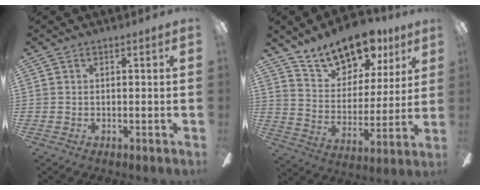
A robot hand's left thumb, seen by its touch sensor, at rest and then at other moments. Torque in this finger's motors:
{"motor_torque": [0.68, 0.71, 1.39, -1.38, 0.12]}